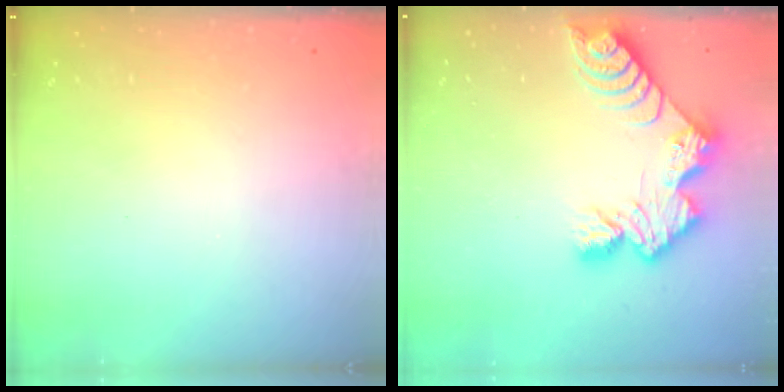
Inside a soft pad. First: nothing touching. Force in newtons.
{"total": 11.4, "press": 11.3, "slide": 0.9}